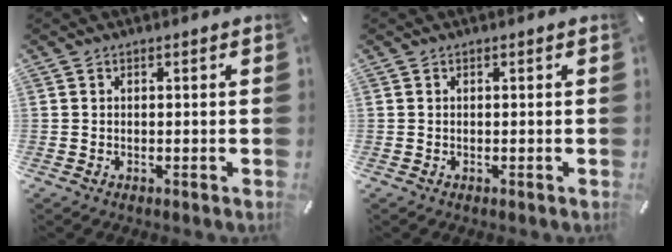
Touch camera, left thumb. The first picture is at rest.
{"total": 0.0}